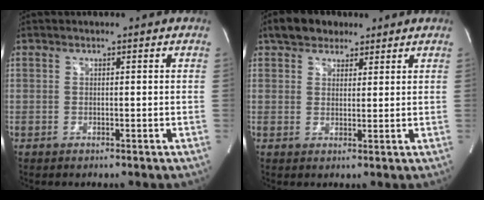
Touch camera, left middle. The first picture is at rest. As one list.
[{"total": 5.3, "force": [3.8, 3.2, 1.9], "torque": [-0.035, 0.019, 0.068]}]